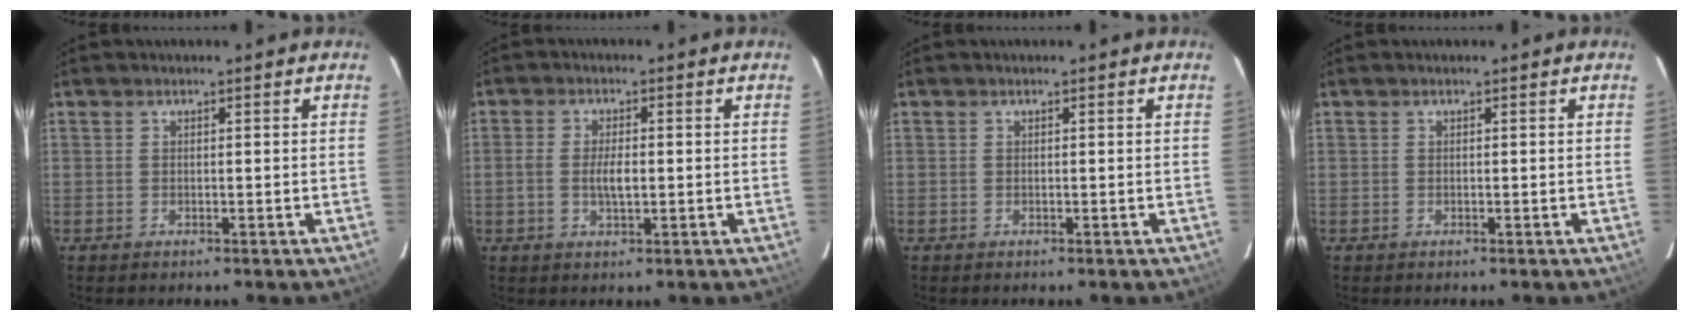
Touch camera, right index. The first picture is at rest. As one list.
[{"total": 3.8, "force": [-0.5, 1.4, 3.5], "torque": [-0.069, 0.000, -0.010]}, {"total": 0.0}, {"total": 0.0}]